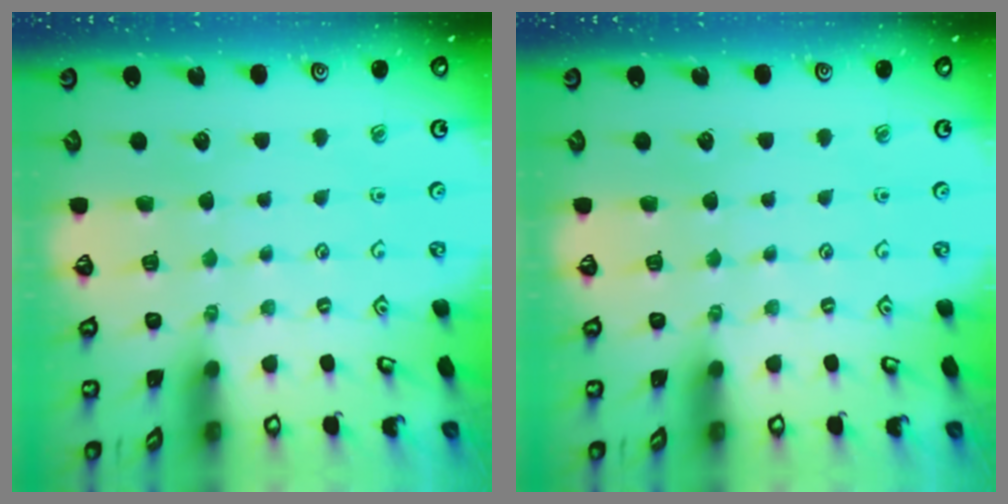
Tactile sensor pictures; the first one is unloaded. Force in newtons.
{"total": 0.0}